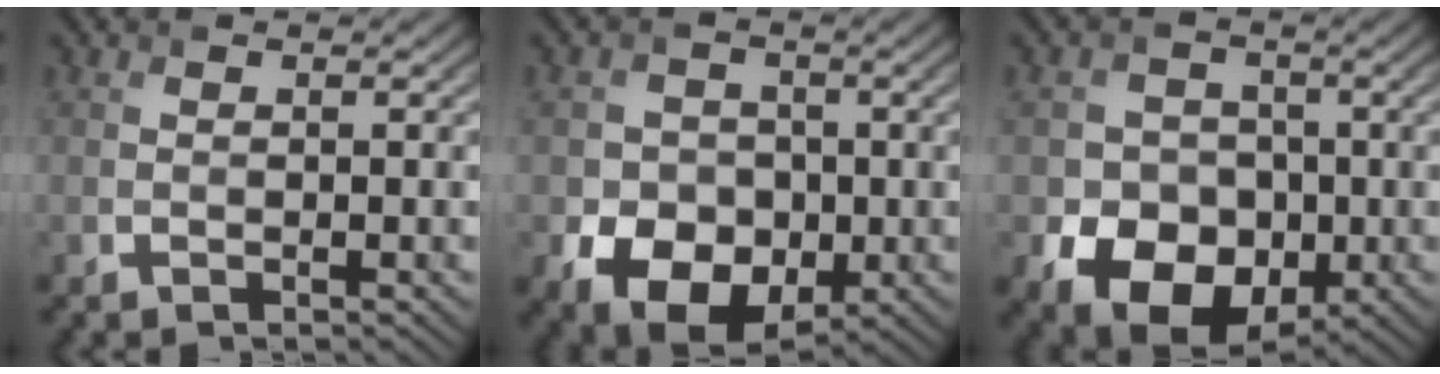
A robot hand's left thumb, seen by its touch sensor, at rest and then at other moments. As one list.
[{"total": 9.4, "force": [-2.9, 7.6, 4.8], "torque": [-0.088, -0.025, -0.069]}, {"total": 11.3, "force": [-3.7, 9.3, 5.2], "torque": [-0.092, -0.038, -0.083]}]